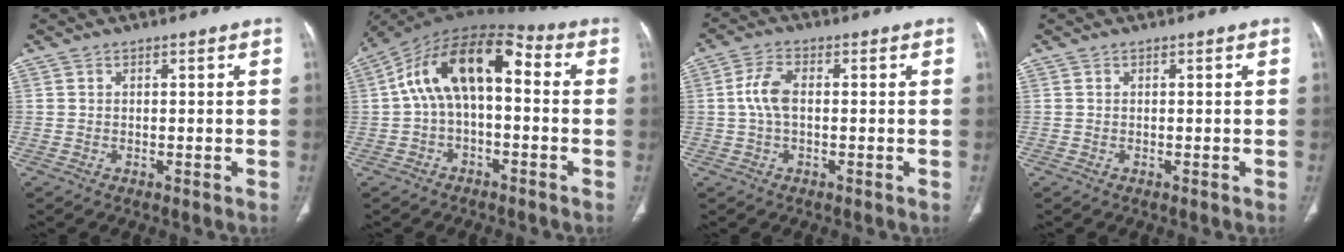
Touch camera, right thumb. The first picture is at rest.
{"total": 14.6, "force": [1.2, 7.7, 12.4], "torque": [-0.202, 0.053, 0.007]}
{"total": 5.1, "force": [0.1, 2.6, 4.4], "torque": [-0.104, 0.013, 0.000]}
{"total": 0.0}